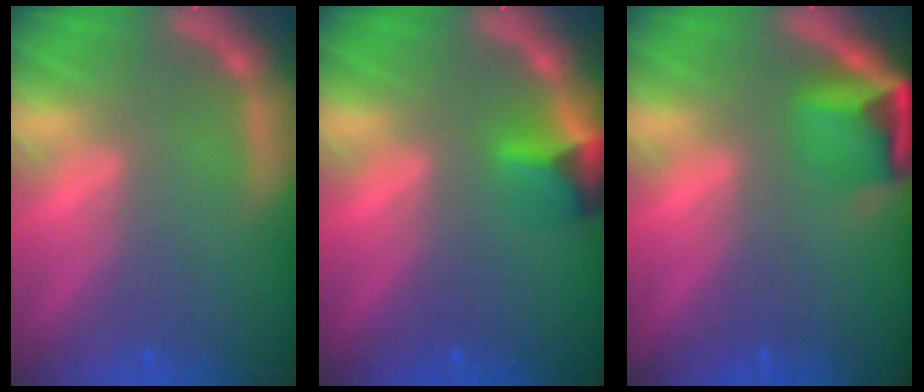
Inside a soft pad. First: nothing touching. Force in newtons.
{"total": 2.9}
{"total": 4.9}